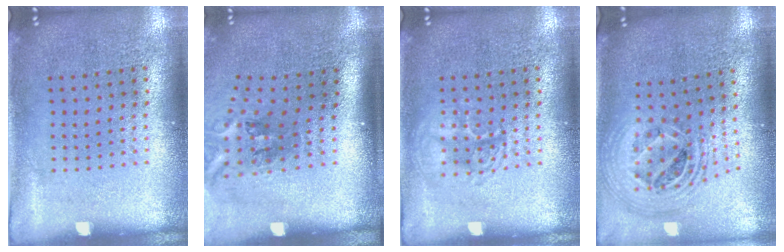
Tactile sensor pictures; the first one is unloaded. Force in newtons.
{"total": 2.2, "press": 1.3, "slide": 1.7}
{"total": 1.9, "press": 1.9, "slide": 0.3}
{"total": 2.4, "press": 1.8, "slide": 1.6}